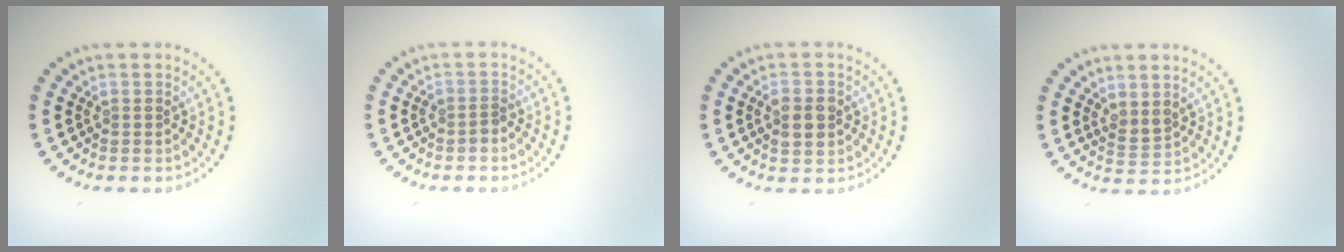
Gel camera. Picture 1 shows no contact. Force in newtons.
{"total": 1.0, "press": 0.8, "slide": 0.5}
{"total": 2.9, "press": 2.9, "slide": 0.2}
{"total": 1.5, "press": 1.3, "slide": 0.7}